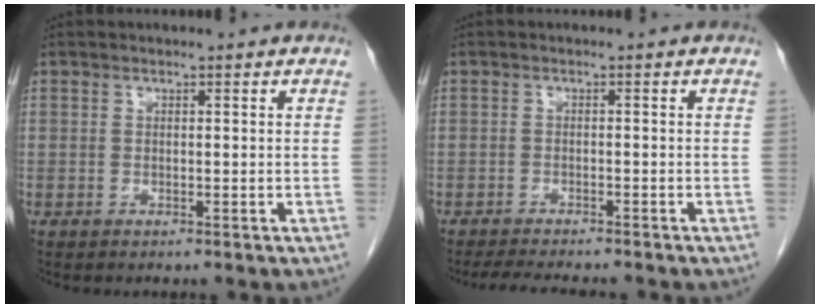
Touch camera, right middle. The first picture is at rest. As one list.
[{"total": 6.6, "force": [-5.9, 0.8, 2.9], "torque": [-0.042, -0.014, -0.089]}]